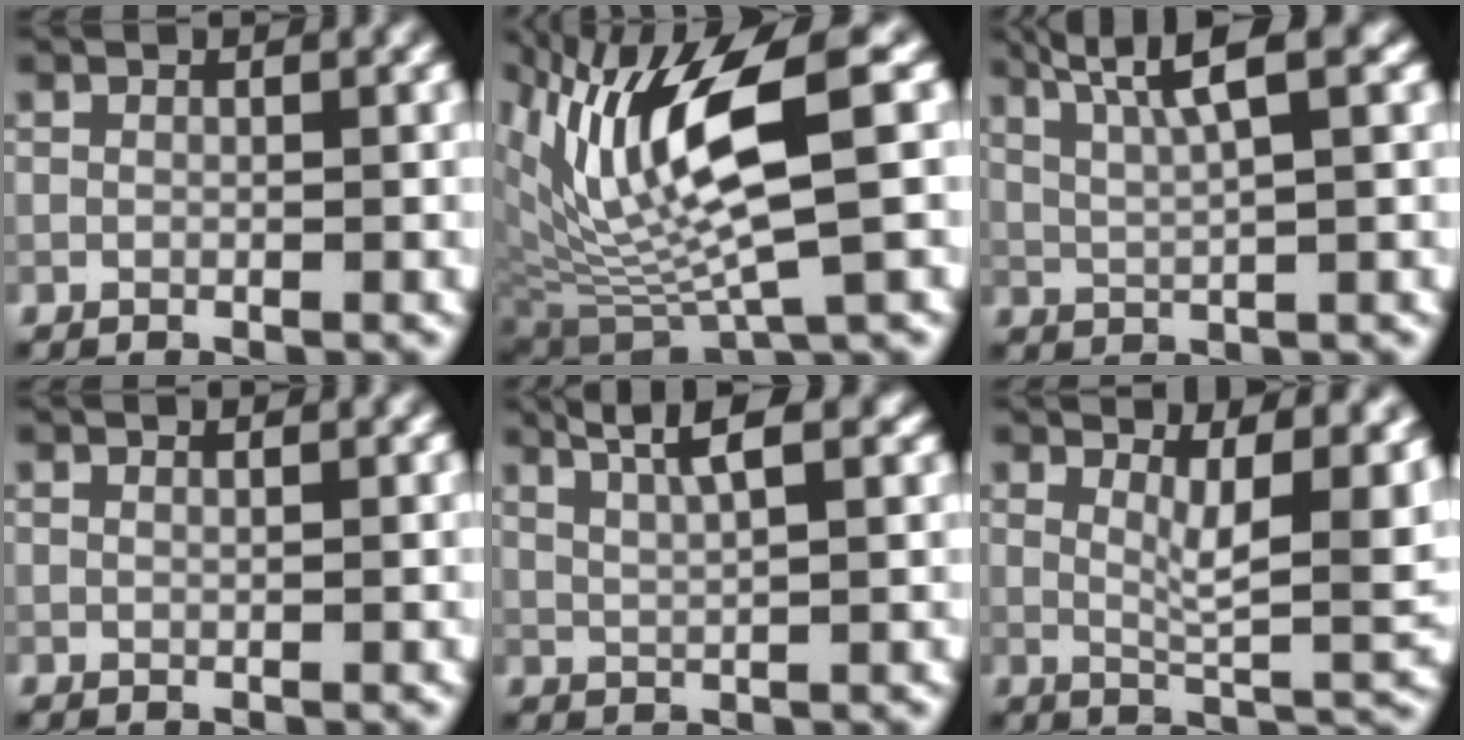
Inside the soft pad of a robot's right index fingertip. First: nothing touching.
{"total": 10.8, "force": [3.6, 2.8, 9.8], "torque": [-0.182, -0.002, 0.078]}
{"total": 5.1, "force": [2.6, 1.0, 4.3], "torque": [-0.073, 0.013, 0.043]}
{"total": 0.9, "force": [0.7, 0.3, 0.5], "torque": [-0.006, -0.001, 0.002]}
{"total": 5.7, "force": [3.4, 2.0, 4.2], "torque": [-0.051, 0.024, 0.031]}
{"total": 8.2, "force": [3.5, 2.5, 6.9], "torque": [-0.084, 0.002, 0.058]}